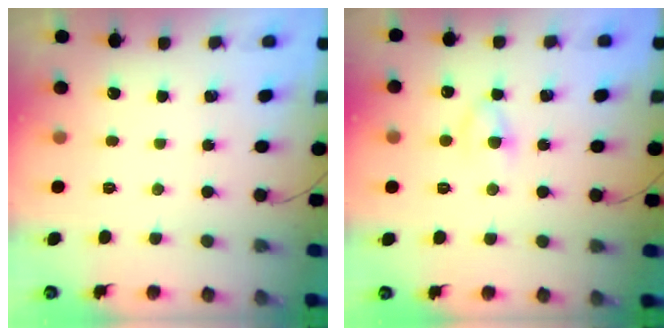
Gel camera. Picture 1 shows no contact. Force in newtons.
{"total": 4.3, "press": 4.0, "slide": 1.5}